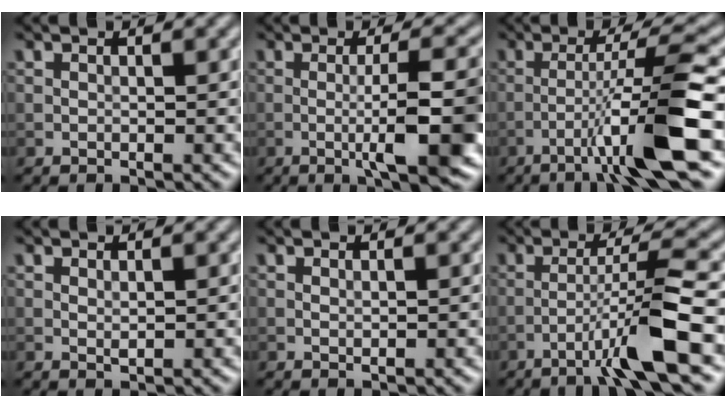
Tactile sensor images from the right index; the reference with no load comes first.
{"total": 7.8, "force": [-1.5, 1.3, 7.5], "torque": [-0.106, 0.007, -0.029]}
{"total": 8.0, "force": [-3.1, 0.2, 7.3], "torque": [-0.120, 0.018, -0.055]}
{"total": 0.6, "force": [0.3, 0.2, 0.4], "torque": [-0.010, -0.003, 0.008]}
{"total": 0.0}
{"total": 6.5, "force": [-3.1, 0.0, 5.7], "torque": [-0.093, 0.019, -0.062]}